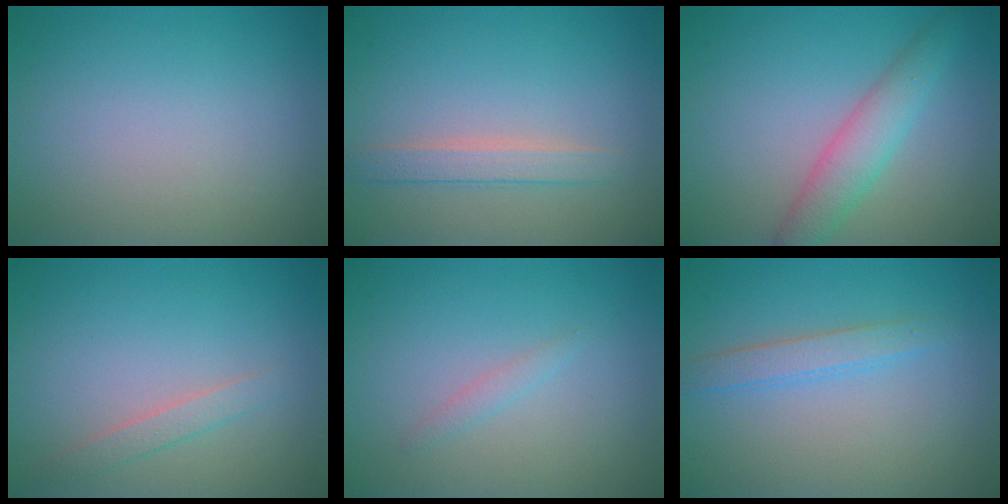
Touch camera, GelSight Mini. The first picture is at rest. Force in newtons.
{"total": 2.1, "press": 2.1, "slide": 0.1}
{"total": 3.5, "press": 3.5, "slide": 0.1}
{"total": 1.3, "press": 1.3, "slide": 0.1}
{"total": 0.9, "press": 0.9, "slide": 0.1}
{"total": 2.0, "press": 2.0, "slide": 0.1}